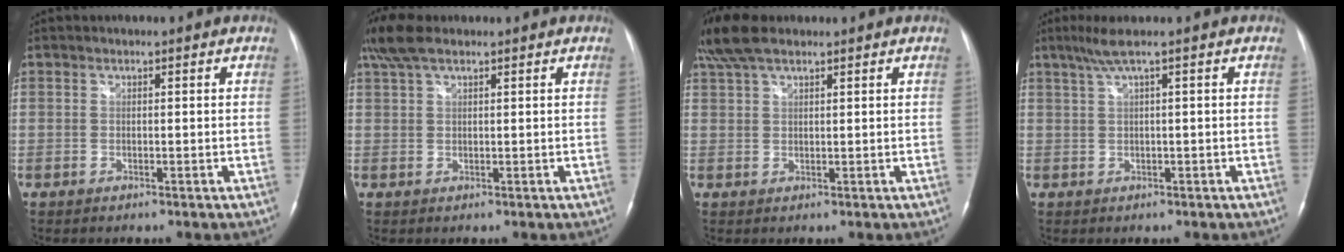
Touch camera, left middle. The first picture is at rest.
{"total": 5.1, "force": [3.8, 1.5, 3.1], "torque": [-0.077, 0.026, 0.077]}
{"total": 6.1, "force": [4.7, 1.9, 3.4], "torque": [-0.082, 0.026, 0.096]}
{"total": 3.1, "force": [1.5, -0.6, 2.6], "torque": [-0.067, 0.015, 0.036]}